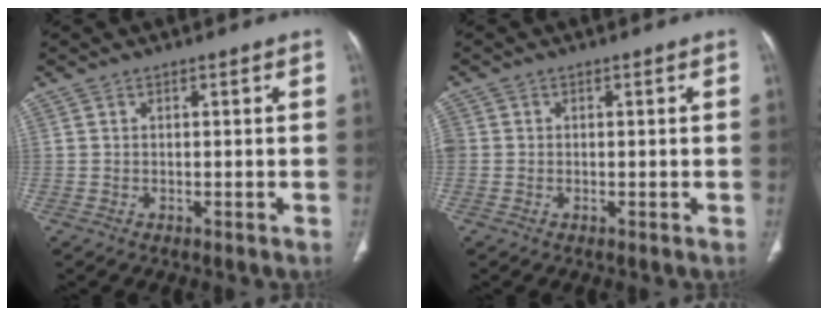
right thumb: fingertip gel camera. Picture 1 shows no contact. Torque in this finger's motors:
{"motor_torque": [1.83, 3.17, 1.27, -0.93, 0.35]}